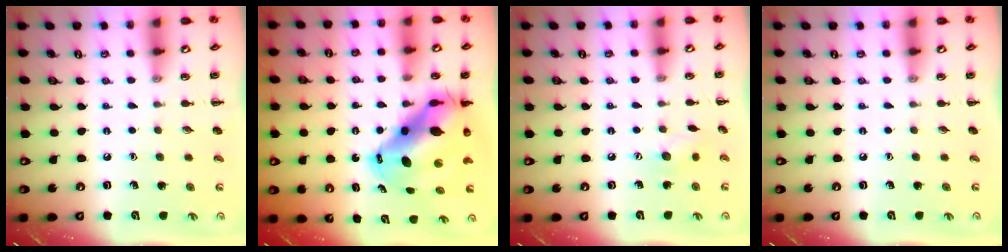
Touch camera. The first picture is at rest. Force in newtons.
{"total": 15.6, "press": 15.1, "slide": 4.0}
{"total": 6.7, "press": 6.5, "slide": 1.4}
{"total": 0.0}